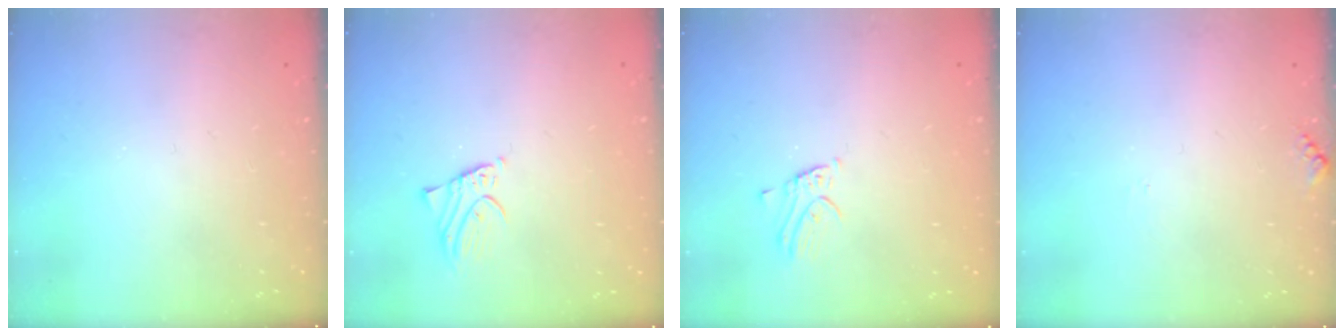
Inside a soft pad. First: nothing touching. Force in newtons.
{"total": 2.1, "press": 2.1, "slide": 0.1}
{"total": 2.2, "press": 2.2, "slide": 0.1}
{"total": 4.2, "press": 4.2, "slide": 0.6}